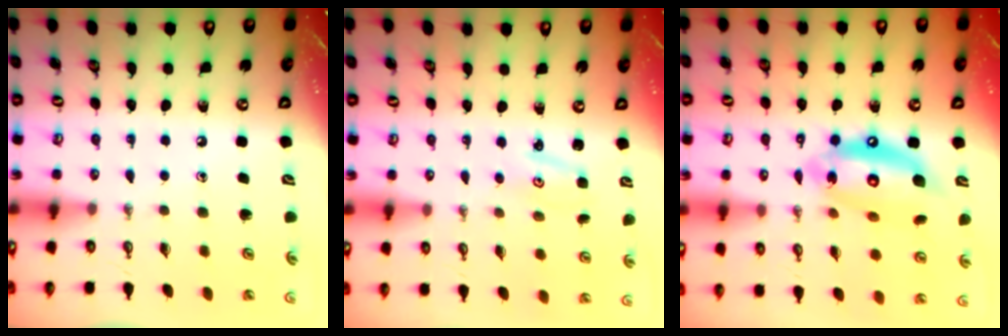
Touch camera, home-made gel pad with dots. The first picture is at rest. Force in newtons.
{"total": 1.6, "press": 1.6, "slide": 0.3}
{"total": 16.0, "press": 15.9, "slide": 1.9}